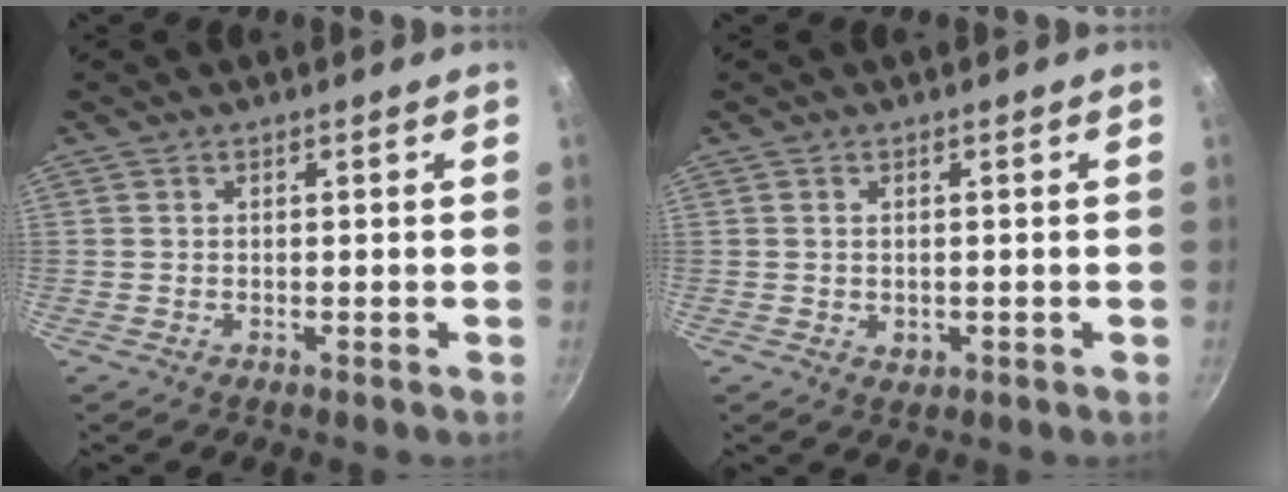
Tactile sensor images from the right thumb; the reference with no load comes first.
{"total": 1.8, "force": [-0.1, 1.3, 1.3], "torque": [-0.017, -0.003, 0.000]}